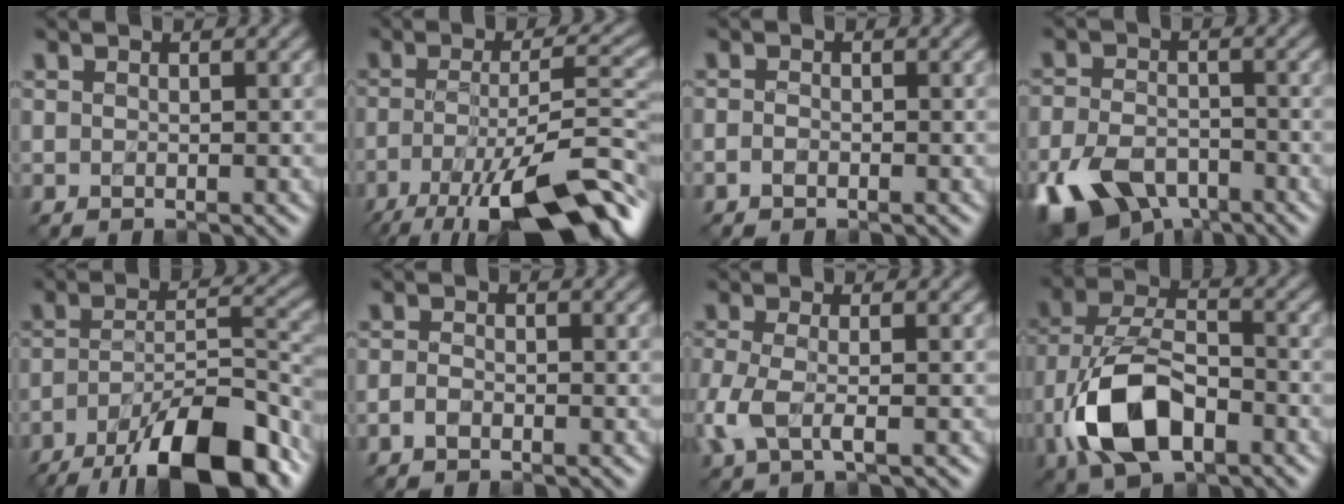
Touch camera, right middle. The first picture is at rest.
{"total": 13.9, "force": [-7.4, 4.0, 11.1], "torque": [-0.191, -0.006, -0.126]}
{"total": 0.8, "force": [-0.5, 0.3, 0.5], "torque": [-0.009, -0.001, -0.011]}
{"total": 8.0, "force": [-5.0, 4.4, 4.4], "torque": [-0.096, -0.016, -0.101]}
{"total": 12.6, "force": [-8.4, 3.8, 8.6], "torque": [-0.136, 0.008, -0.151]}
{"total": 1.1, "force": [-0.7, 0.5, 0.7], "torque": [-0.015, 0.001, -0.017]}
{"total": 3.6, "force": [-1.1, 1.2, 3.2], "torque": [-0.085, -0.005, -0.029]}
{"total": 9.3, "force": [-3.8, 5.1, 6.9], "torque": [-0.150, 0.005, -0.078]}